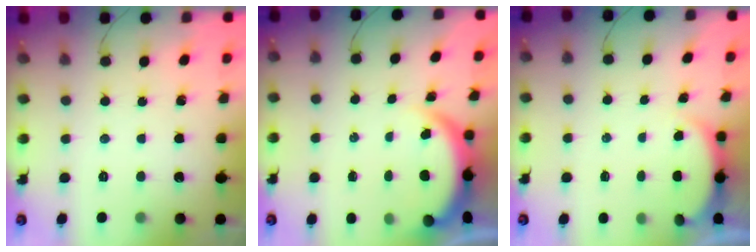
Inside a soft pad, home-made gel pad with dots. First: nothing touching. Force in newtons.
{"total": 3.9, "press": 3.9, "slide": 0.3}
{"total": 2.6, "press": 2.6, "slide": 0.6}